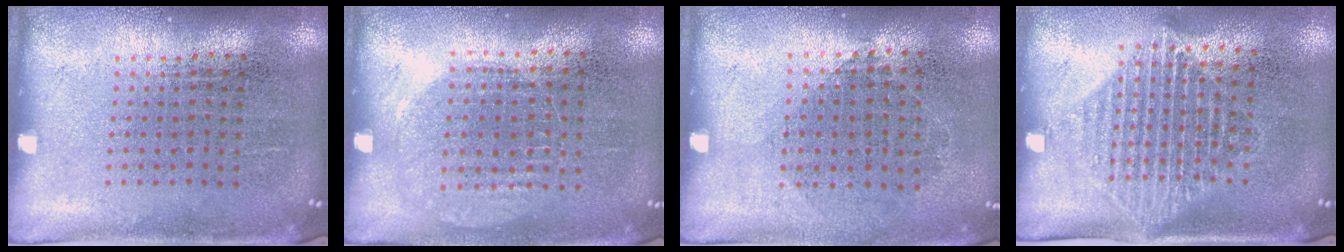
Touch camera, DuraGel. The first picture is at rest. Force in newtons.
{"total": 1.0, "press": 0.9, "slide": 0.3}
{"total": 0.8, "press": 0.8, "slide": 0.3}
{"total": 1.5, "press": 1.3, "slide": 0.8}